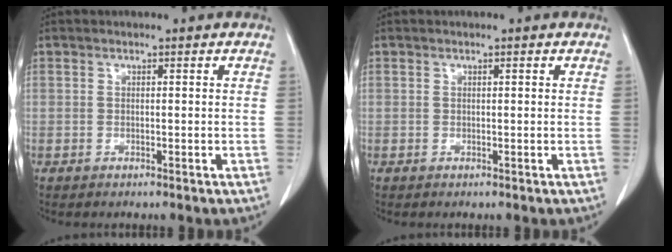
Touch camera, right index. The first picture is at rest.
{"total": 0.0}